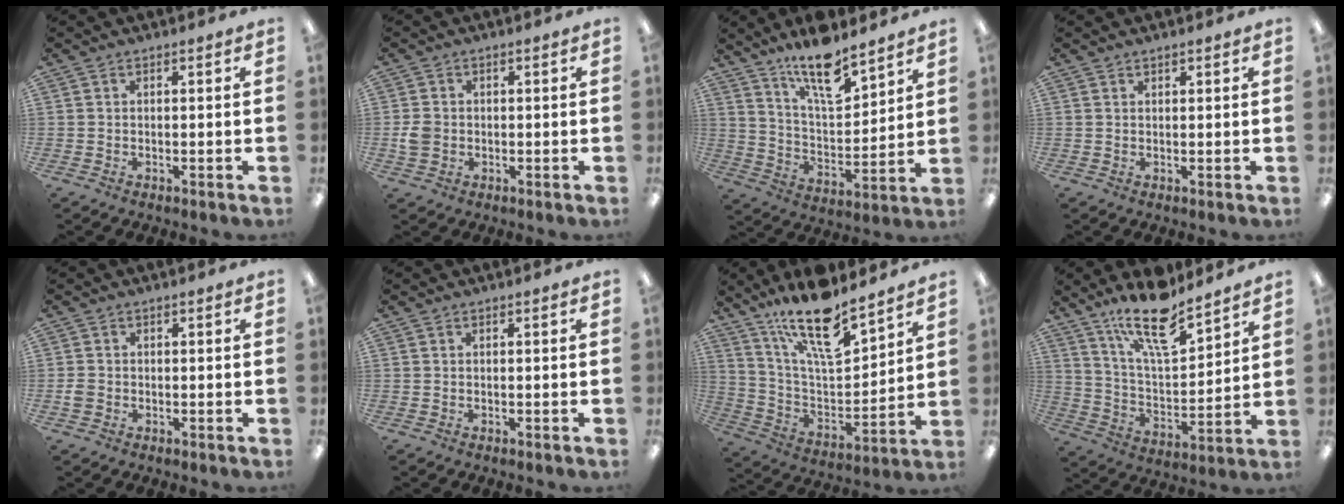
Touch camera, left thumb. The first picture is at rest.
{"total": 3.5, "force": [-0.3, 3.1, 1.7], "torque": [-0.020, 0.004, -0.004]}
{"total": 14.5, "force": [11.5, 4.4, 7.8], "torque": [-0.126, -0.074, 0.196]}
{"total": 0.8, "force": [0.8, 0.3, 0.1], "torque": [-0.002, 0.000, 0.015]}
{"total": 1.8, "force": [-0.5, 1.6, 0.7], "torque": [-0.012, 0.005, -0.011]}
{"total": 0.0}
{"total": 18.6, "force": [14.2, 5.4, 10.7], "torque": [-0.194, -0.093, 0.243]}
{"total": 17.5, "force": [13.1, 5.5, 10.3], "torque": [-0.173, -0.078, 0.221]}